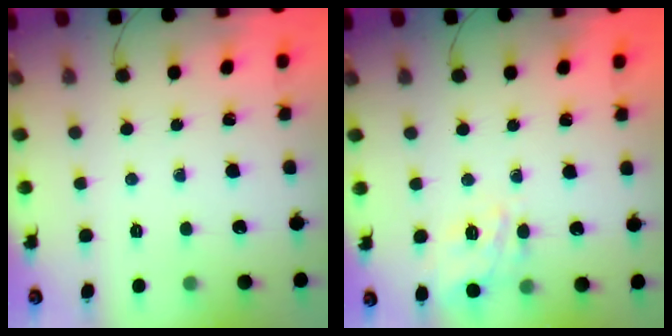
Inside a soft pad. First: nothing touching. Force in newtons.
{"total": 5.6, "press": 5.5, "slide": 0.8}